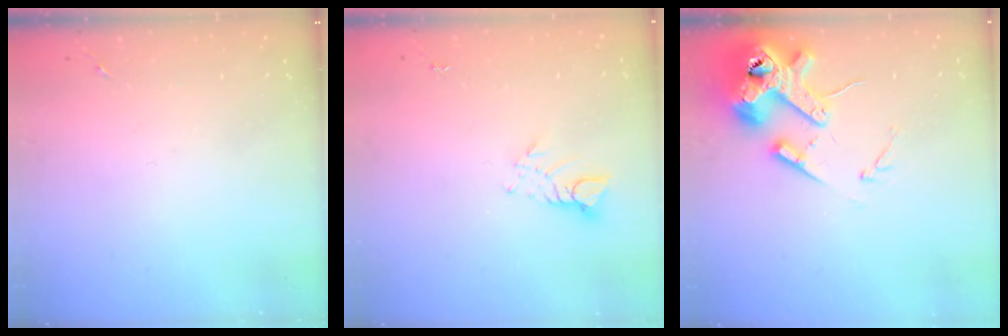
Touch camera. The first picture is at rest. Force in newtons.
{"total": 5.1, "press": 5.0, "slide": 0.3}
{"total": 16.0, "press": 15.8, "slide": 2.5}